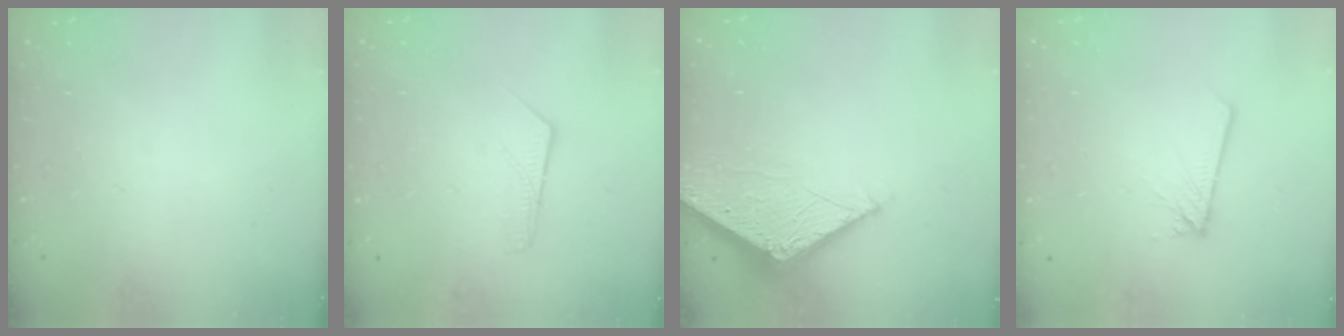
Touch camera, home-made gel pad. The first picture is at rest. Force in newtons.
{"total": 5.7, "press": 5.7, "slide": 0.5}
{"total": 6.6, "press": 6.6, "slide": 0.1}
{"total": 1.8, "press": 1.8, "slide": 0.2}